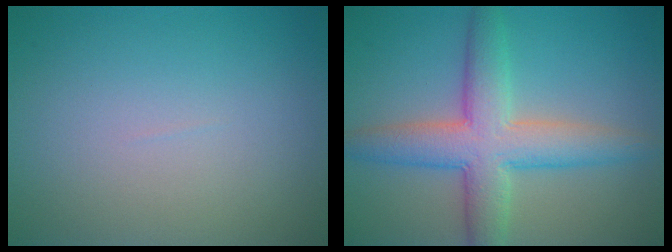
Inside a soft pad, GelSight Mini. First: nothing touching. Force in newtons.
{"total": 6.8, "press": 6.8, "slide": 0.1}